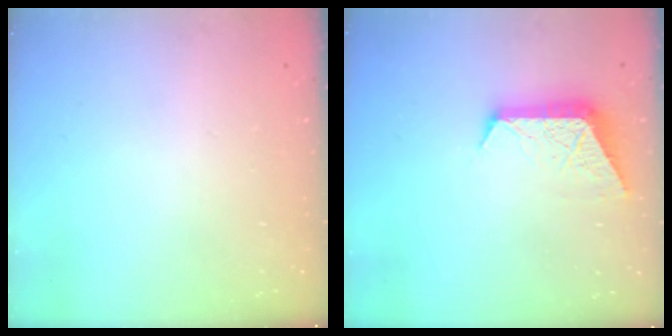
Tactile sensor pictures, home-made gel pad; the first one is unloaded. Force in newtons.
{"total": 8.9, "press": 8.9, "slide": 0.4}